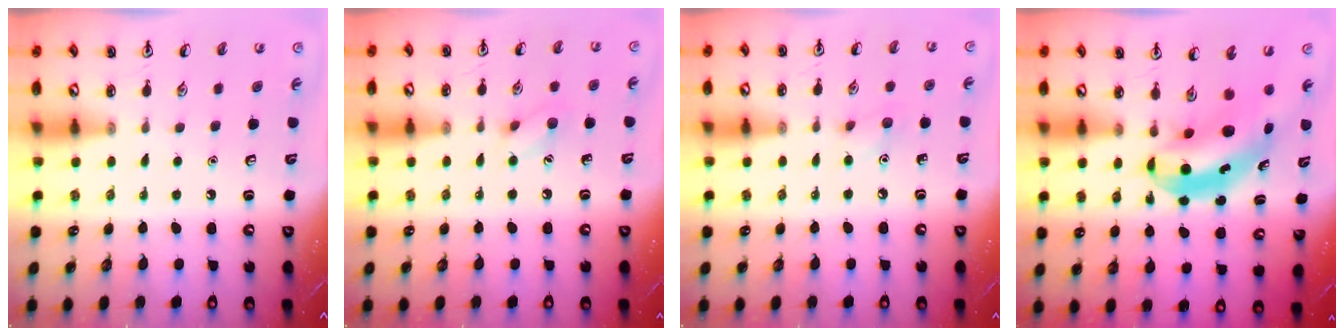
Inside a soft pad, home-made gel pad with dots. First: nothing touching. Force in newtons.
{"total": 6.1, "press": 6.0, "slide": 1.0}
{"total": 5.1, "press": 4.9, "slide": 1.4}
{"total": 5.7, "press": 5.6, "slide": 1.3}